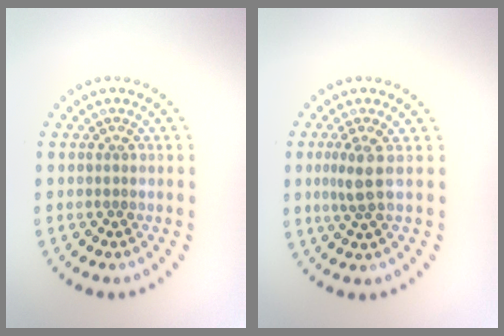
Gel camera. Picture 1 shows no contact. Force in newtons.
{"total": 2.3, "press": 2.0, "slide": 1.3}